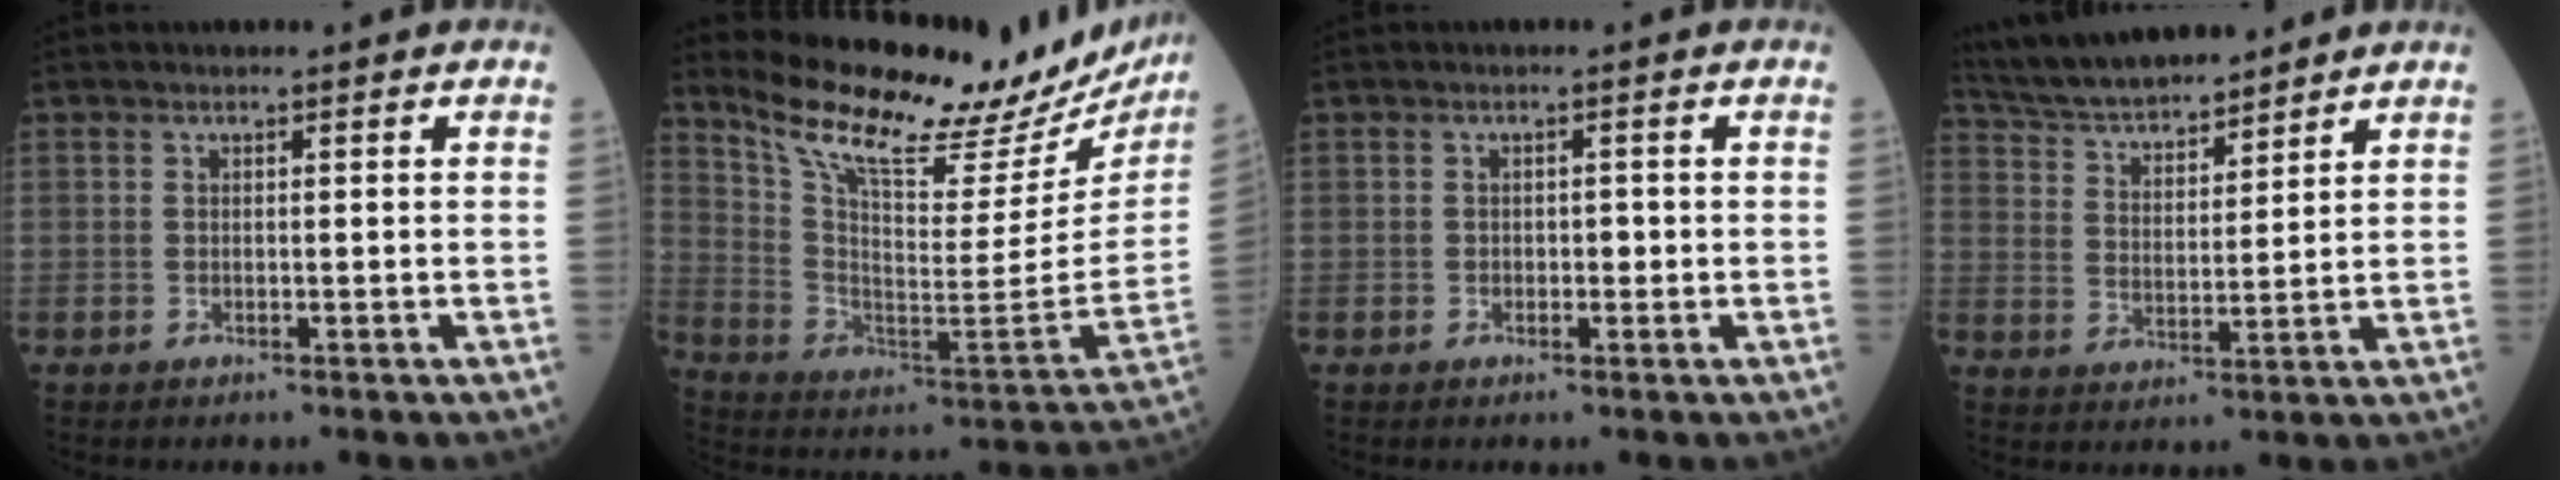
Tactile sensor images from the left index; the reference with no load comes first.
{"total": 26.7, "force": [23.0, 6.2, 12.1], "torque": [-0.200, -0.060, 0.321]}
{"total": 1.4, "force": [-0.2, 0.9, 1.0], "torque": [-0.009, 0.004, -0.004]}
{"total": 14.2, "force": [12.9, 2.8, 5.2], "torque": [-0.099, 0.031, 0.230]}